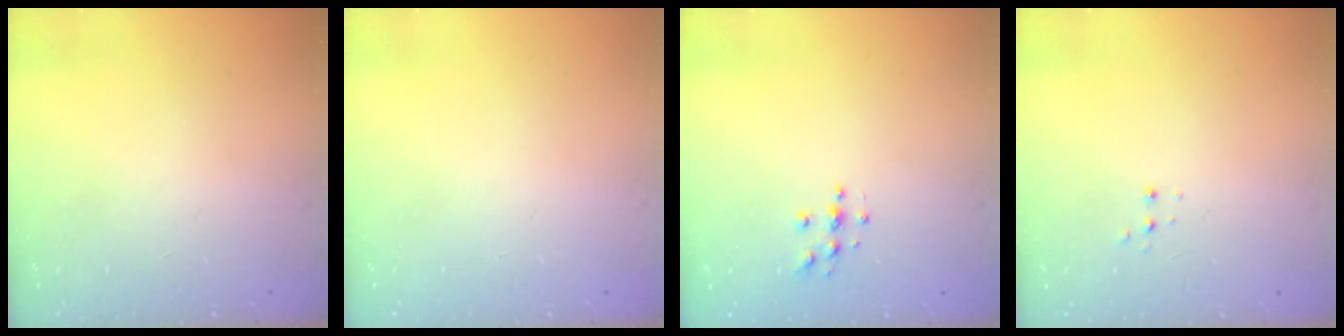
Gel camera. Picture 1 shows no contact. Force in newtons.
{"total": 0.0}
{"total": 5.2, "press": 5.1, "slide": 0.5}
{"total": 2.7, "press": 2.7, "slide": 0.5}